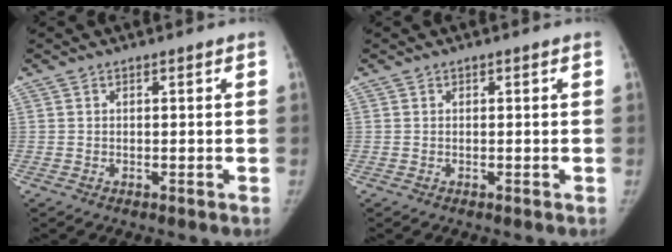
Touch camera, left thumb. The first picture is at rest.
{"total": 0.0}